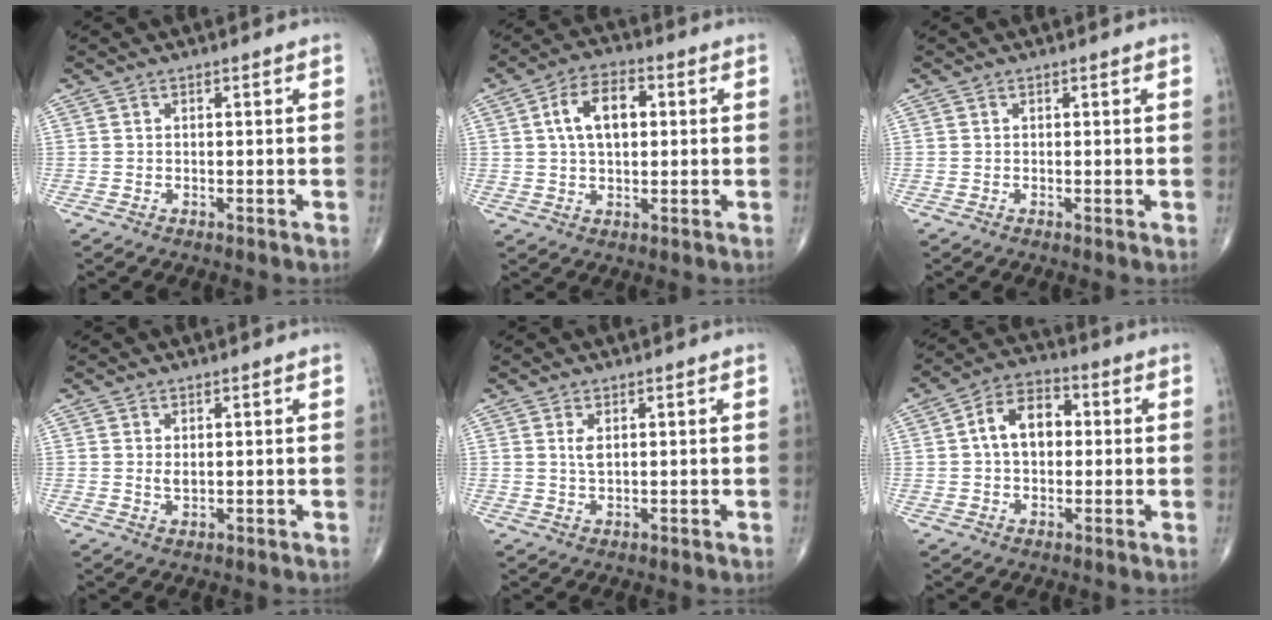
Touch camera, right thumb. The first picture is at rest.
{"total": 9.2, "force": [1.8, 5.2, 7.3], "torque": [-0.122, 0.015, 0.028]}
{"total": 0.5, "force": [0.0, 0.1, 0.5], "torque": [-0.015, -0.004, 0.001]}
{"total": 1.5, "force": [0.4, 0.9, 1.2], "torque": [-0.017, -0.005, 0.009]}
{"total": 1.9, "force": [0.7, 0.8, 1.6], "torque": [-0.033, -0.002, 0.019]}
{"total": 9.3, "force": [0.9, 6.2, 6.8], "torque": [-0.101, 0.025, 0.009]}